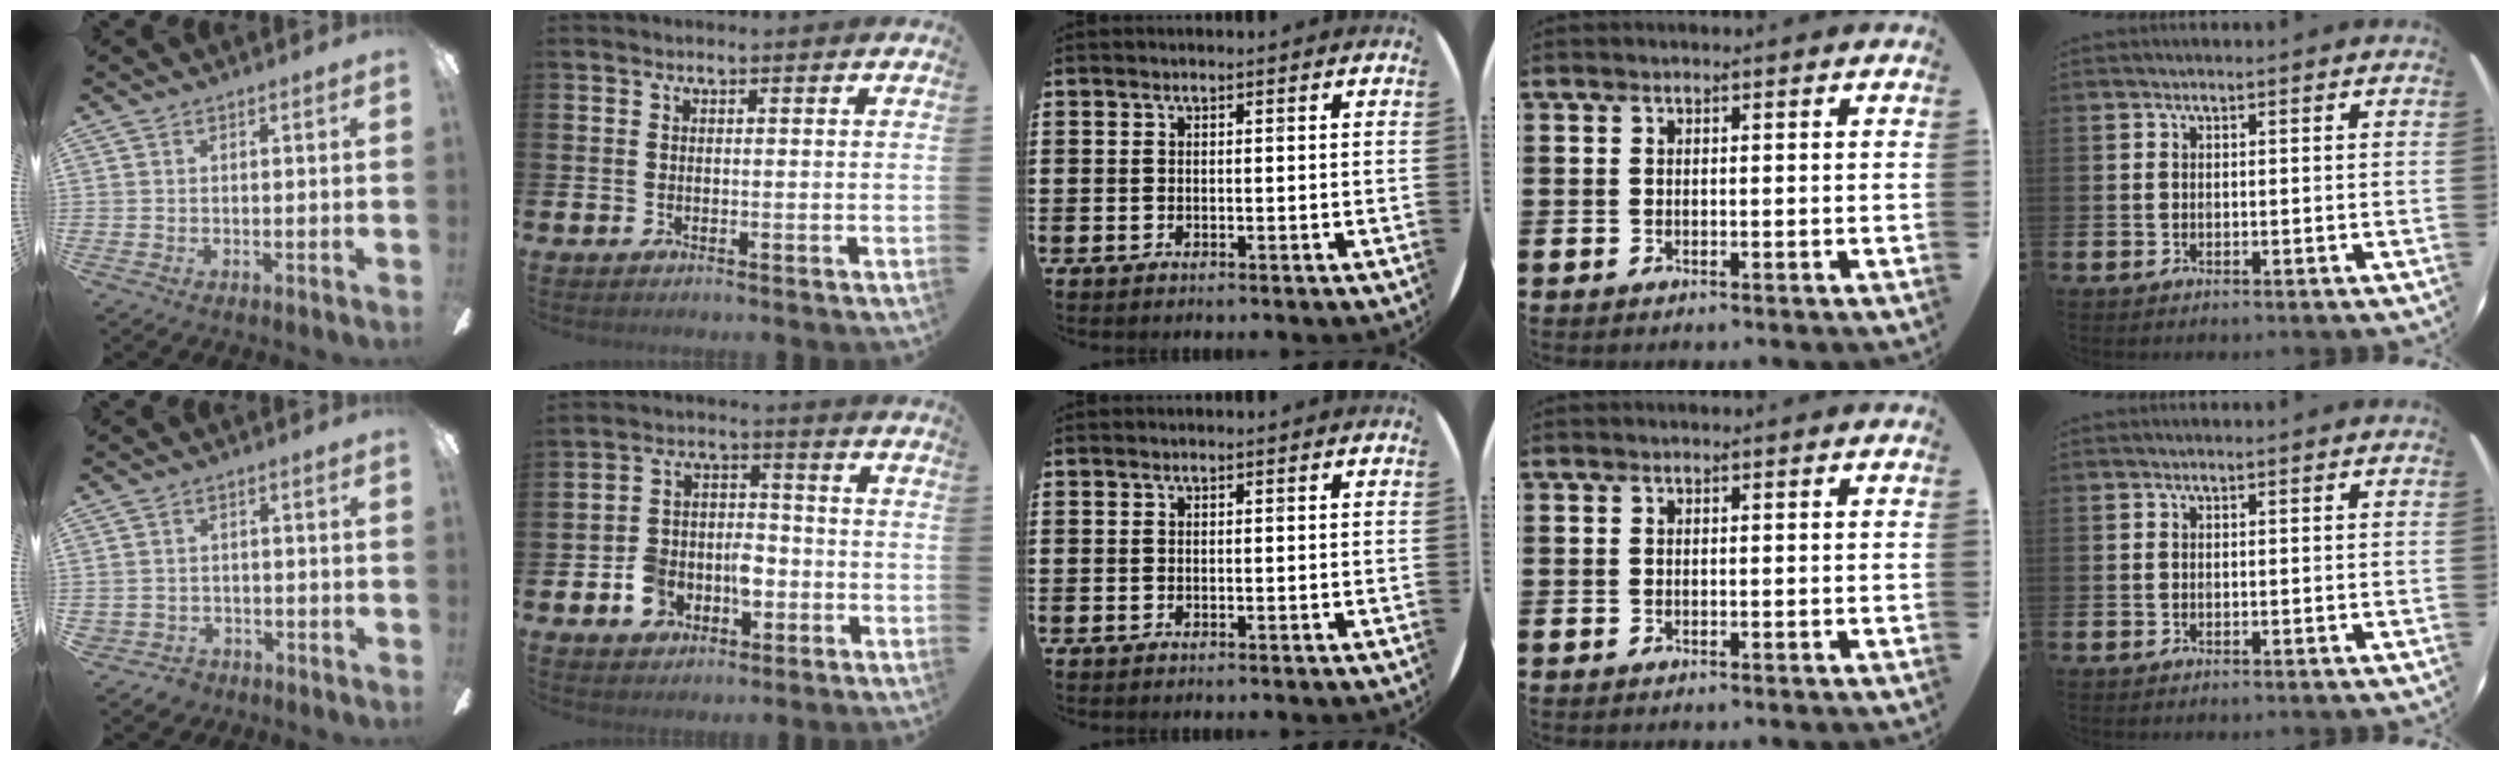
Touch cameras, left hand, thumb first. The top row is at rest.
{"thumb": {"total": 2.4, "force": [-1.2, 2.1, 0.3], "torque": [-0.015, 0.003, -0.027]}, "index": {"total": 6.2, "force": [-2.8, 4.5, 3.2], "torque": [-0.065, 0.012, -0.051]}}